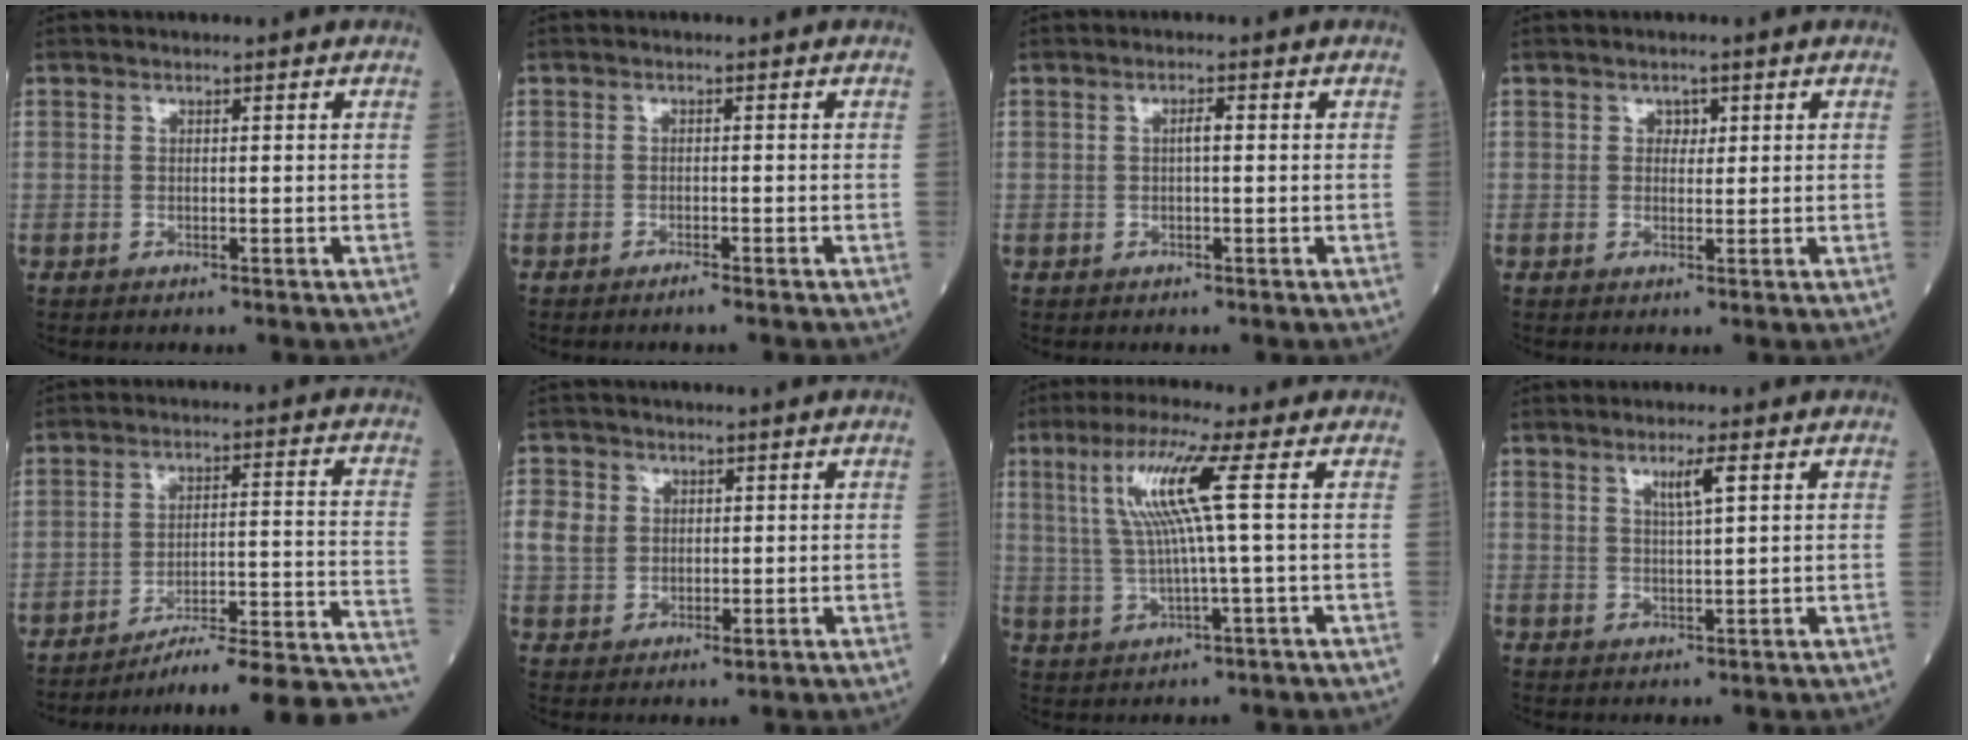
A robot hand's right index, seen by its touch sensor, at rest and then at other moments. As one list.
[{"total": 1.4, "force": [-1.1, -0.2, 0.8], "torque": [-0.018, -0.003, -0.015]}, {"total": 1.2, "force": [0.0, 0.2, 1.2], "torque": [-0.022, 0.005, -0.001]}, {"total": 1.4, "force": [0.6, 1.1, 0.7], "torque": [-0.005, -0.001, 0.007]}, {"total": 22.2, "force": [-20.8, -0.9, 7.6], "torque": [-0.043, 0.003, -0.280]}, {"total": 5.3, "force": [1.3, 4.6, 2.3], "torque": [-0.045, 0.008, 0.027]}, {"total": 9.1, "force": [2.4, -1.2, 8.7], "torque": [-0.173, 0.012, 0.050]}, {"total": 3.4, "force": [1.7, 0.1, 2.9], "torque": [-0.053, -0.002, 0.030]}]